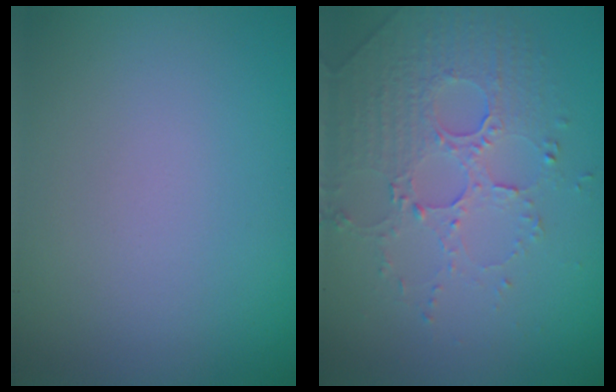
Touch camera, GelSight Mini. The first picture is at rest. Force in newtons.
{"total": 5.0, "press": 3.4, "slide": 3.7}